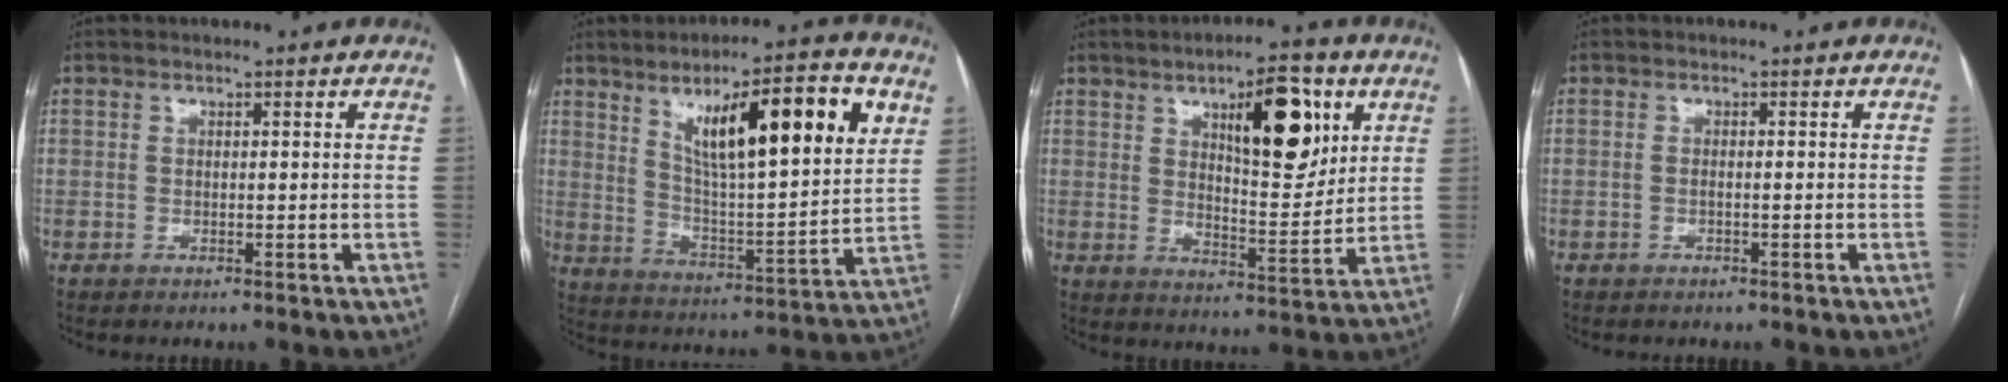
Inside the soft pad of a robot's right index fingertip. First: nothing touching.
{"total": 20.1, "force": [9.2, 3.1, 17.6], "torque": [-0.267, 0.009, 0.147]}
{"total": 13.3, "force": [5.8, 4.1, 11.2], "torque": [-0.164, 0.002, 0.092]}
{"total": 0.5, "force": [-0.2, 0.1, 0.5], "torque": [-0.010, 0.000, 0.000]}